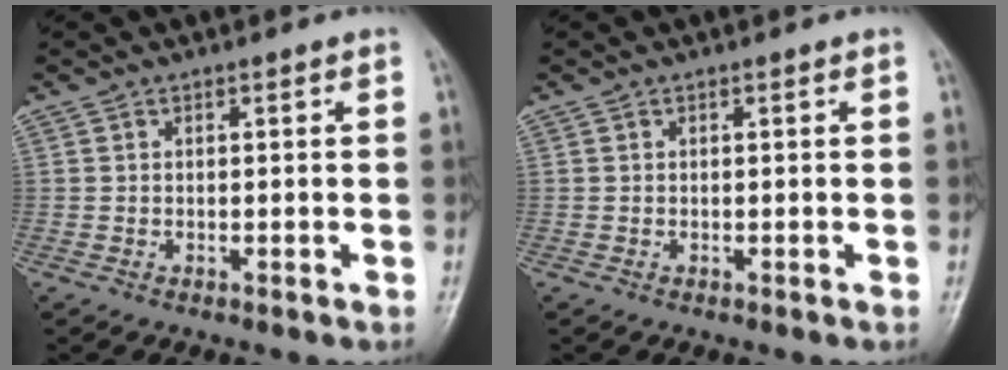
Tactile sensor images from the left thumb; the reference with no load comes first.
{"total": 0.0}